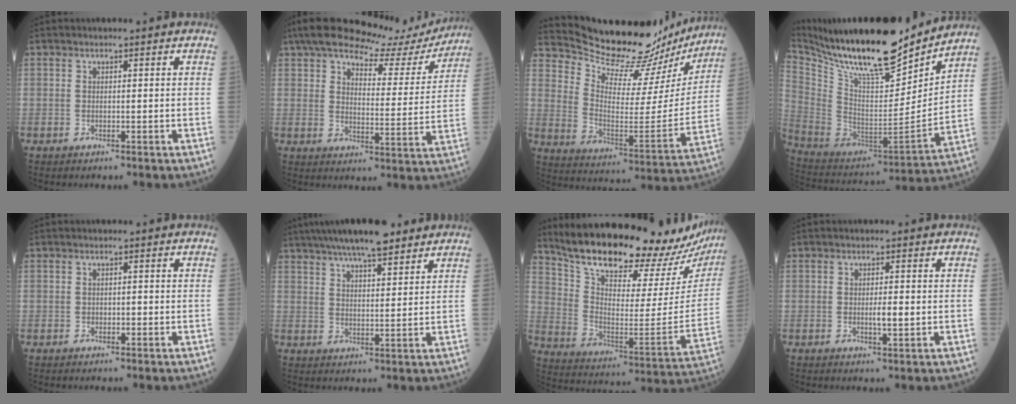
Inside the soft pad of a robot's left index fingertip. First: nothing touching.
{"total": 18.0, "force": [15.9, 4.6, 7.1], "torque": [-0.102, 0.000, 0.207]}
{"total": 22.7, "force": [21.3, 5.4, 5.7], "torque": [-0.090, -0.061, 0.294]}
{"total": 25.0, "force": [20.9, 4.6, 12.9], "torque": [-0.243, -0.023, 0.351]}
{"total": 0.8, "force": [-0.5, 0.5, 0.4], "torque": [-0.002, -0.001, -0.012]}
{"total": 12.8, "force": [10.1, 2.4, 7.5], "torque": [-0.130, 0.029, 0.160]}
{"total": 29.3, "force": [26.2, 6.8, 11.2], "torque": [-0.191, -0.083, 0.355]}
{"total": 2.3, "force": [-0.5, 0.4, 2.2], "torque": [-0.039, -0.004, -0.009]}